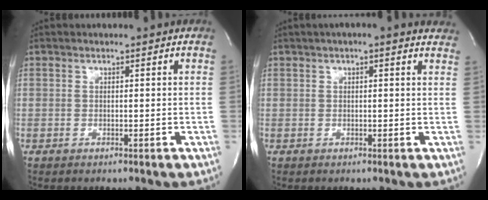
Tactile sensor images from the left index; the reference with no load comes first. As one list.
[{"total": 5.8, "force": [4.5, 1.1, 3.6], "torque": [-0.048, 0.017, 0.040]}]